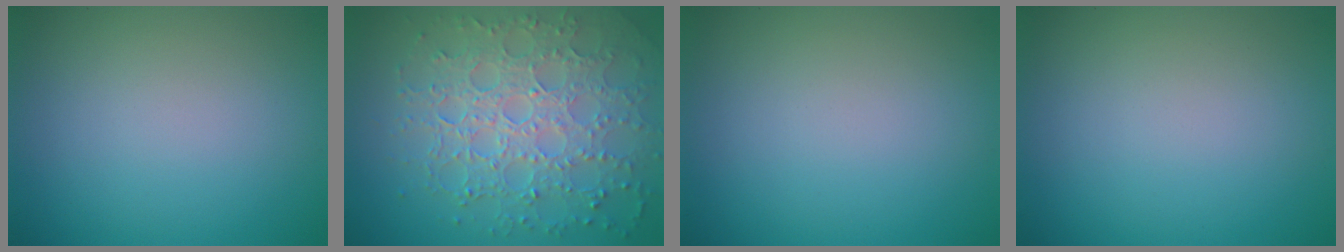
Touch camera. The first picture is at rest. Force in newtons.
{"total": 7.7, "press": 5.6, "slide": 5.3}
{"total": 0.0}
{"total": 0.0}